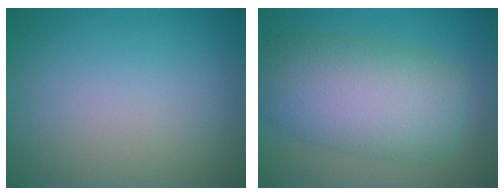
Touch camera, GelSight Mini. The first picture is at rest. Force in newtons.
{"total": 9.1, "press": 9.1, "slide": 0.3}